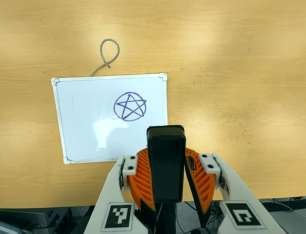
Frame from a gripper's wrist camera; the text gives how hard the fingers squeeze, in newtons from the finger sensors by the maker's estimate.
{"total": 8.8, "left": 7.9, "right": 9.7}